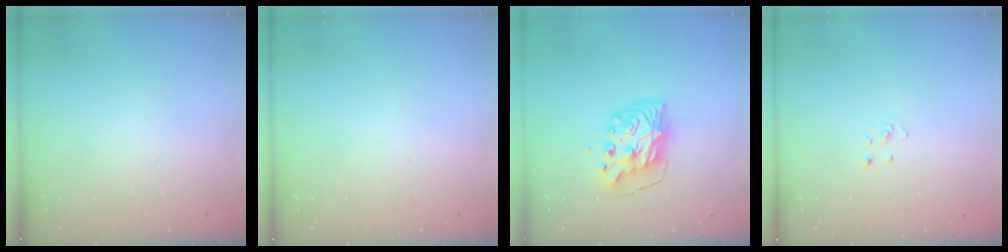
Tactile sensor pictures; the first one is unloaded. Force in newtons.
{"total": 0.0}
{"total": 8.3, "press": 8.3, "slide": 0.9}
{"total": 2.2, "press": 2.2, "slide": 0.2}